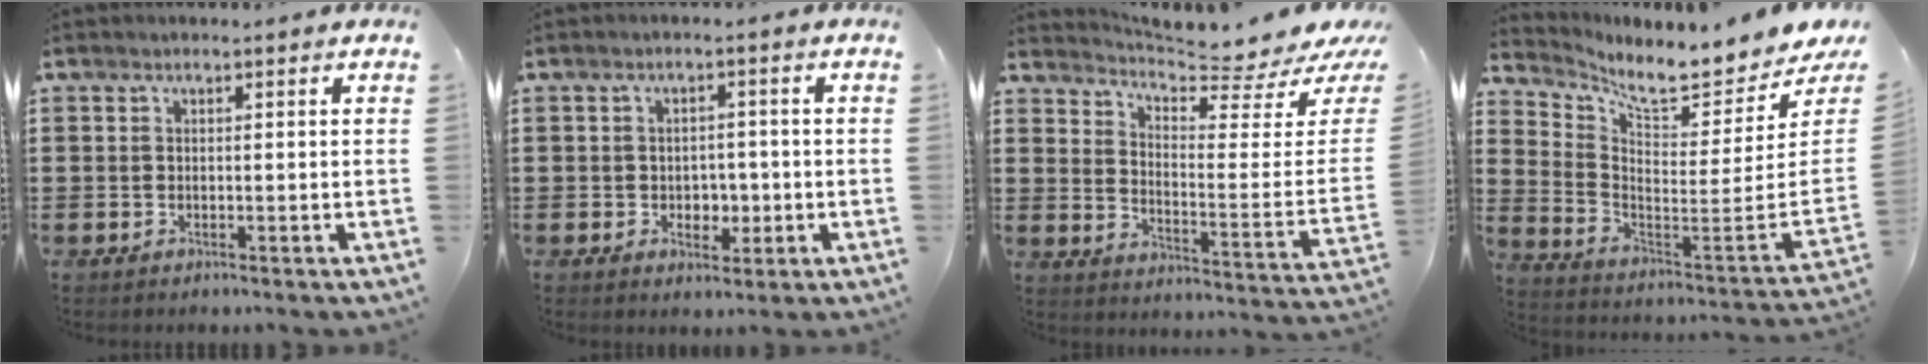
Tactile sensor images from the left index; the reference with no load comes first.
{"total": 2.9, "force": [-0.4, 2.4, 1.7], "torque": [-0.032, 0.002, -0.013]}
{"total": 5.5, "force": [5.2, -0.3, 1.8], "torque": [-0.051, -0.063, 0.082]}
{"total": 6.3, "force": [5.8, 0.0, 2.6], "torque": [-0.069, -0.074, 0.091]}